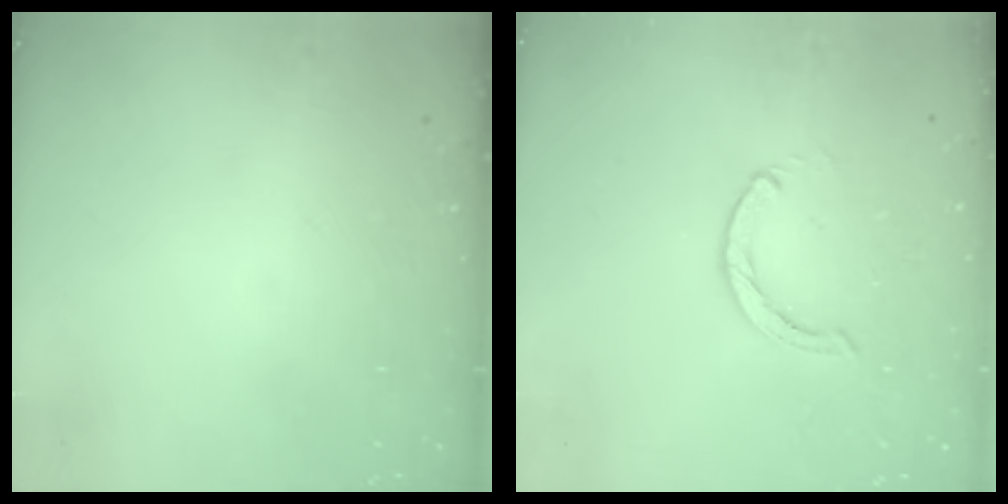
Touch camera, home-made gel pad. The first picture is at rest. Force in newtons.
{"total": 0.0}